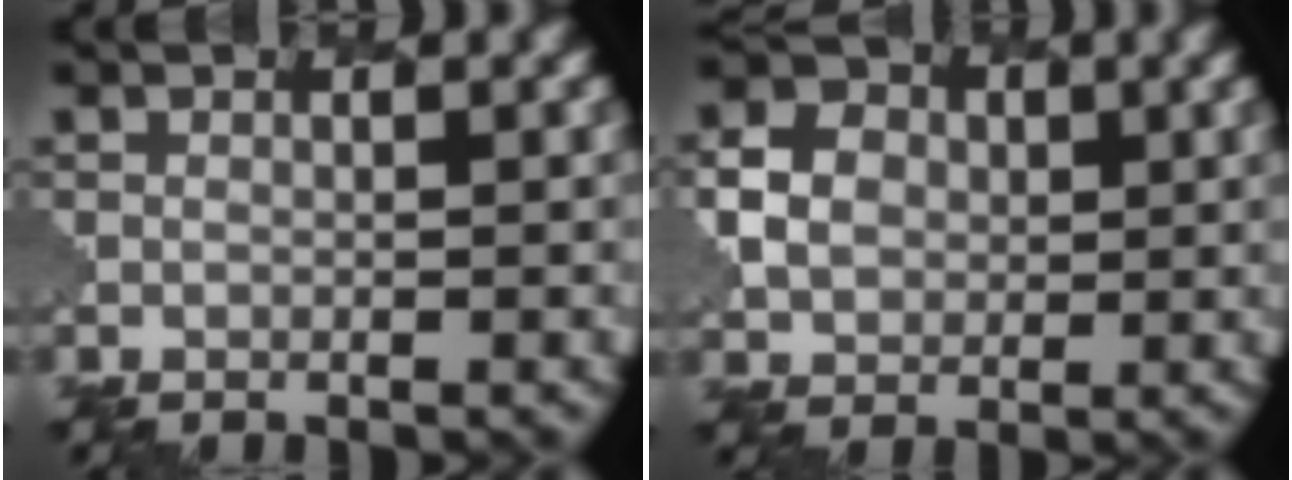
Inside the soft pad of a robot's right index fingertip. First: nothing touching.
{"total": 3.4, "force": [0.5, 3.1, 1.4], "torque": [-0.025, 0.006, 0.006]}